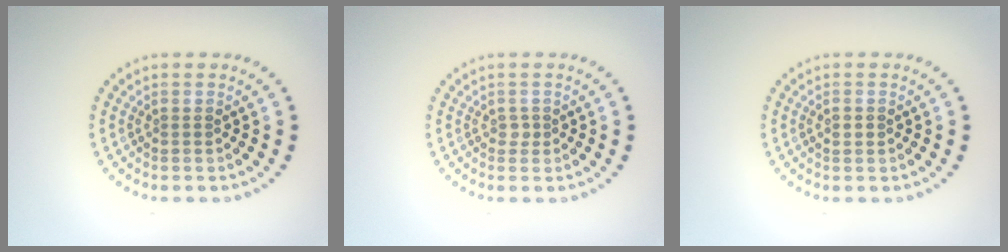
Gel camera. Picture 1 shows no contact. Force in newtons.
{"total": 0.6, "press": 0.5, "slide": 0.3}
{"total": 1.1, "press": 1.1, "slide": 0.1}